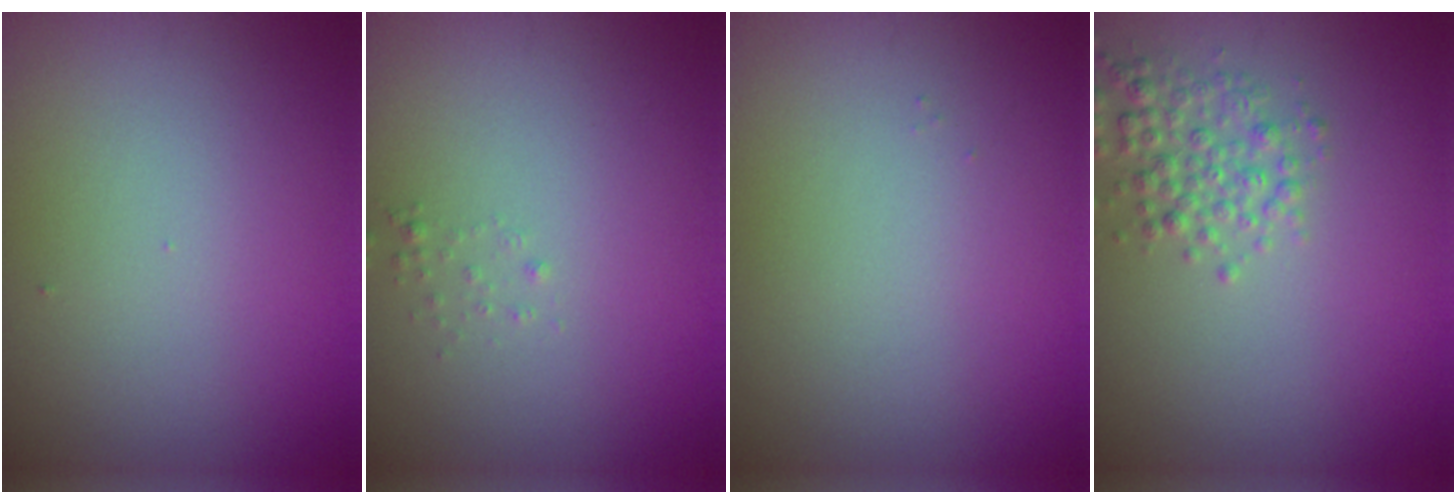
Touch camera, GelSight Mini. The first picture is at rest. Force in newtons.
{"total": 0.6, "press": 0.6, "slide": 0.1}
{"total": 0.0}
{"total": 2.7, "press": 2.7, "slide": 0.0}